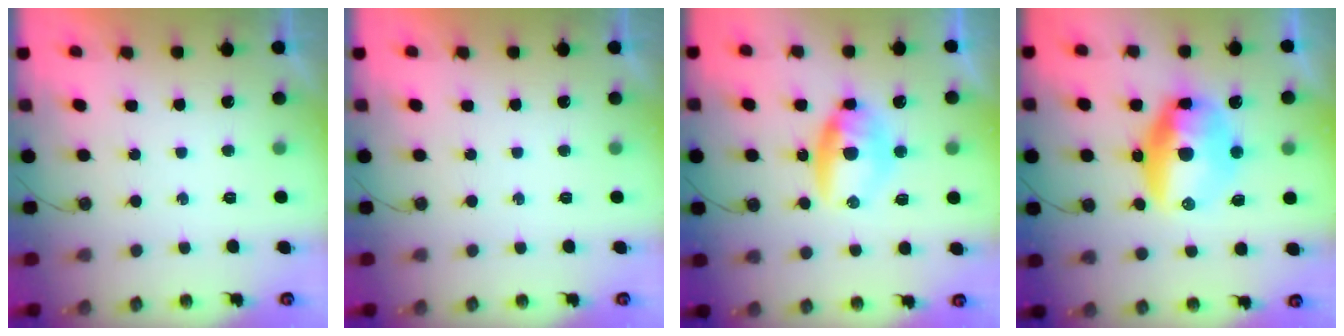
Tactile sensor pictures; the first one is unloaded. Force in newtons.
{"total": 0.0}
{"total": 9.8, "press": 9.8, "slide": 0.7}
{"total": 13.4, "press": 13.4, "slide": 0.9}